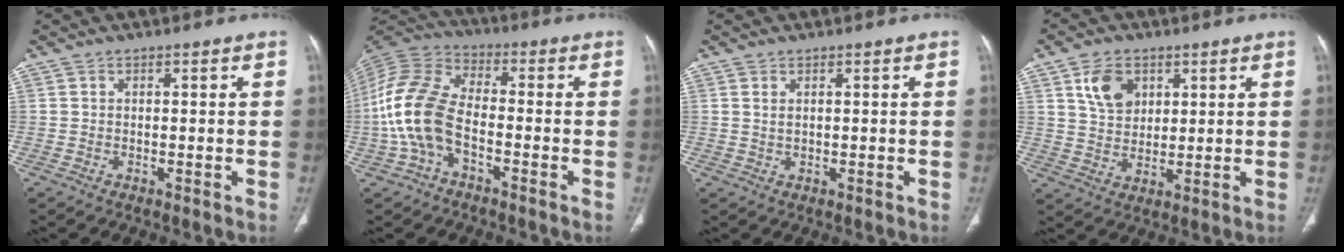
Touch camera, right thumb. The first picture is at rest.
{"total": 13.8, "force": [-3.5, 7.9, 10.8], "torque": [-0.238, 0.035, -0.074]}
{"total": 1.1, "force": [0.6, 0.5, 0.8], "torque": [-0.019, 0.000, 0.017]}
{"total": 7.9, "force": [3.5, 5.5, 4.4], "torque": [-0.057, -0.017, 0.069]}